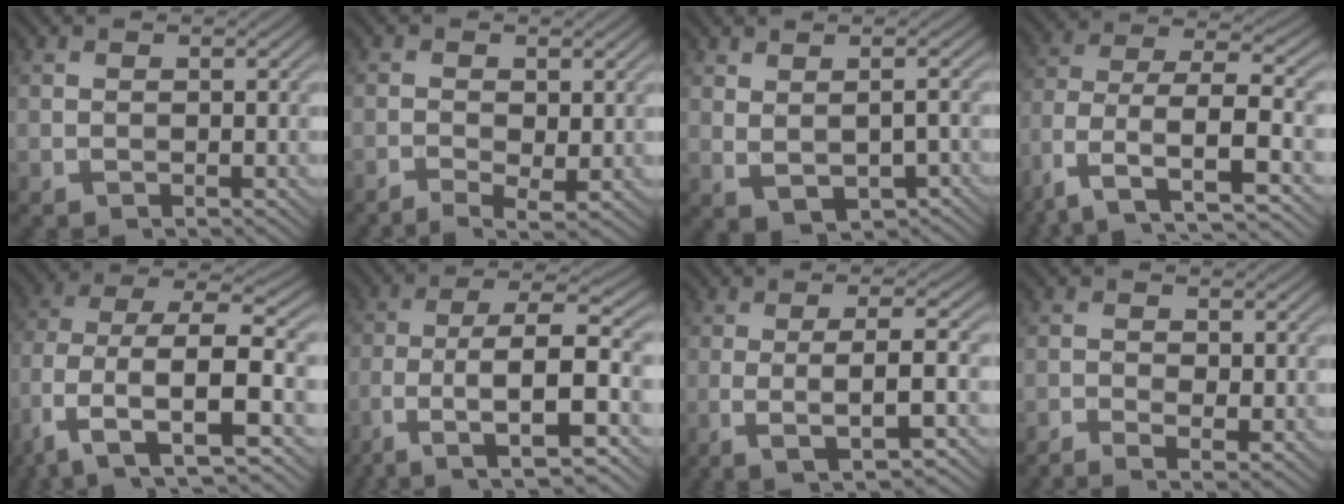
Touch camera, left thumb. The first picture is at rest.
{"total": 2.5, "force": [-1.0, 0.9, 2.2], "torque": [-0.046, -0.006, -0.018]}
{"total": 4.1, "force": [-0.1, 2.1, 3.5], "torque": [-0.068, -0.008, 0.010]}
{"total": 10.4, "force": [-4.4, 4.8, 8.2], "torque": [-0.173, -0.012, -0.091]}
{"total": 12.6, "force": [-2.0, 6.6, 10.6], "torque": [-0.234, -0.008, -0.044]}
{"total": 11.3, "force": [-4.7, 3.4, 9.6], "torque": [-0.174, -0.004, -0.085]}
{"total": 6.3, "force": [-1.4, 1.2, 6.0], "torque": [-0.101, 0.010, -0.033]}
{"total": 2.5, "force": [-1.2, 0.9, 2.0], "torque": [-0.042, -0.004, -0.022]}